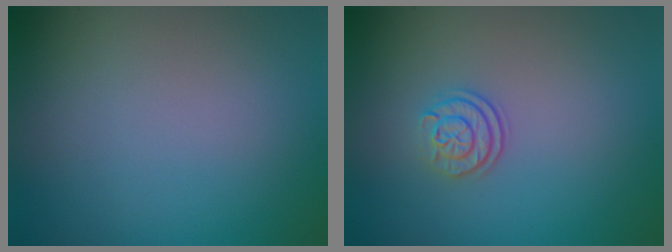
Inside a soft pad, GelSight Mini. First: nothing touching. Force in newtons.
{"total": 2.1, "press": 1.7, "slide": 1.3}